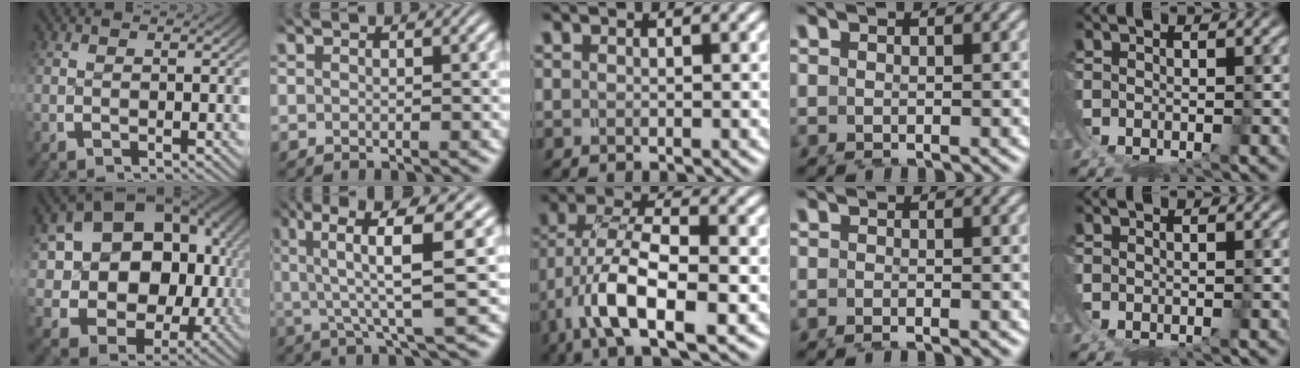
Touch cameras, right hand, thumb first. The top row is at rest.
{"thumb": {"total": 16.6, "force": [0.2, 13.0, 10.4], "torque": [-0.236, -0.064, 0.023]}, "index": {"total": 8.8, "force": [3.8, 1.9, 7.7], "torque": [-0.116, 0.015, 0.053]}, "middle": {"total": 6.8, "force": [-1.9, 2.9, 5.8], "torque": [-0.126, -0.024, -0.022]}, "ring": {"total": 1.3, "force": [-1.3, -0.2, -0.1], "torque": [0.006, -0.002, -0.023]}}